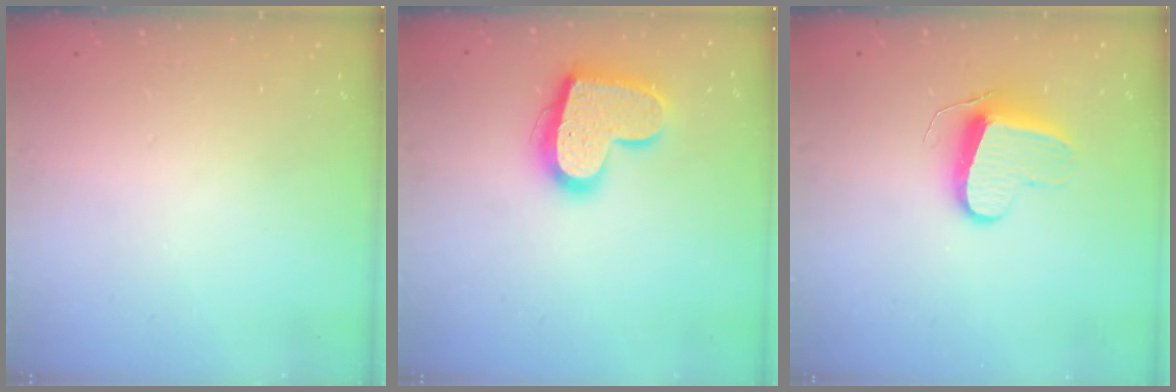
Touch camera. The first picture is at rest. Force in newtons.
{"total": 17.6, "press": 17.5, "slide": 1.3}
{"total": 9.9, "press": 9.9, "slide": 0.8}